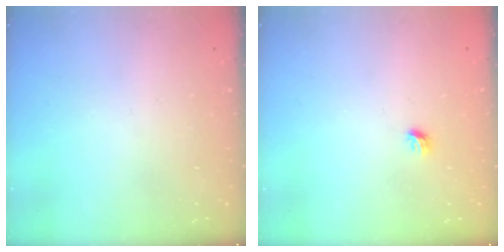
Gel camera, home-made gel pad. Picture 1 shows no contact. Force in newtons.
{"total": 3.9, "press": 3.8, "slide": 0.9}